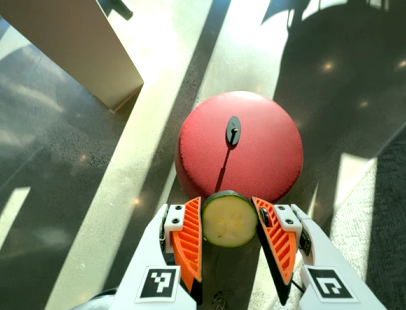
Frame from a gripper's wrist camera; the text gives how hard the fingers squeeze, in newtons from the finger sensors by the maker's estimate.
{"total": 9.5, "left": 9.6, "right": 9.3}